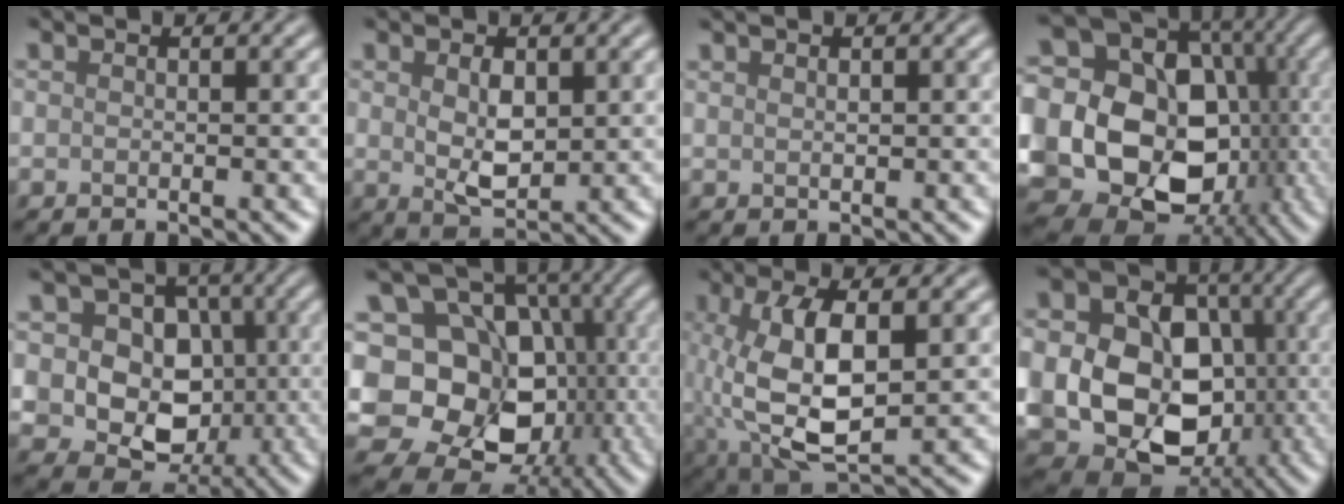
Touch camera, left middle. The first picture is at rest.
{"total": 3.7, "force": [0.5, 2.1, 3.0], "torque": [-0.061, -0.001, 0.017]}
{"total": 0.5, "force": [0.3, 0.3, 0.3], "torque": [-0.002, 0.003, 0.007]}
{"total": 24.2, "force": [-2.1, 21.1, 11.6], "torque": [-0.233, -0.005, -0.060]}
{"total": 12.5, "force": [1.0, 10.8, 6.1], "torque": [-0.122, 0.035, 0.005]}
{"total": 15.3, "force": [-0.9, 12.3, 9.0], "torque": [-0.141, 0.010, -0.017]}
{"total": 8.9, "force": [0.6, 3.9, 8.0], "torque": [-0.170, -0.005, 0.018]}
{"total": 19.8, "force": [-2.2, 16.9, 10.0], "torque": [-0.193, -0.018, -0.061]}